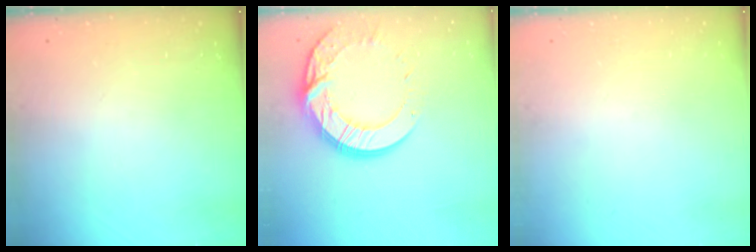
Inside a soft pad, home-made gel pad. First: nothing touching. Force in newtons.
{"total": 15.8, "press": 15.8, "slide": 1.3}
{"total": 0.0}